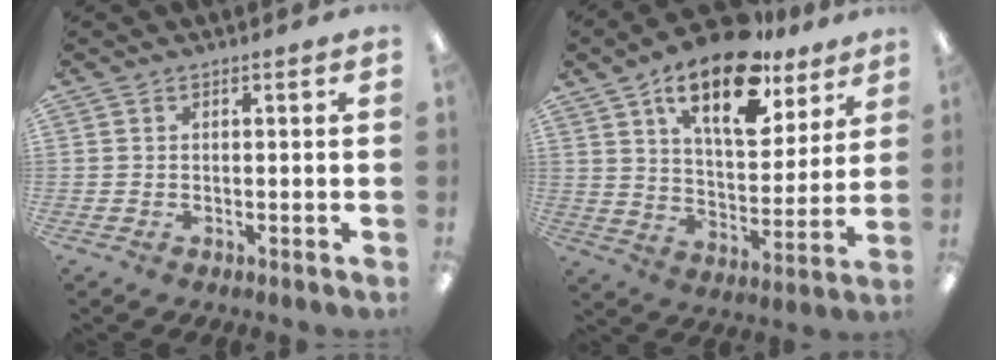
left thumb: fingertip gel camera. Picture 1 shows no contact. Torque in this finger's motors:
{"motor_torque": [0.43, 0.51, 1.48, -1.29, 0.13]}